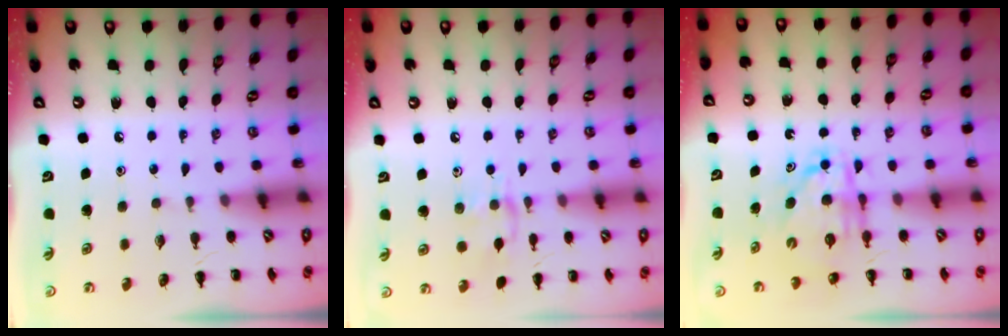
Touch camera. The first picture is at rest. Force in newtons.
{"total": 7.8, "press": 7.7, "slide": 1.0}
{"total": 6.2, "press": 6.1, "slide": 1.0}